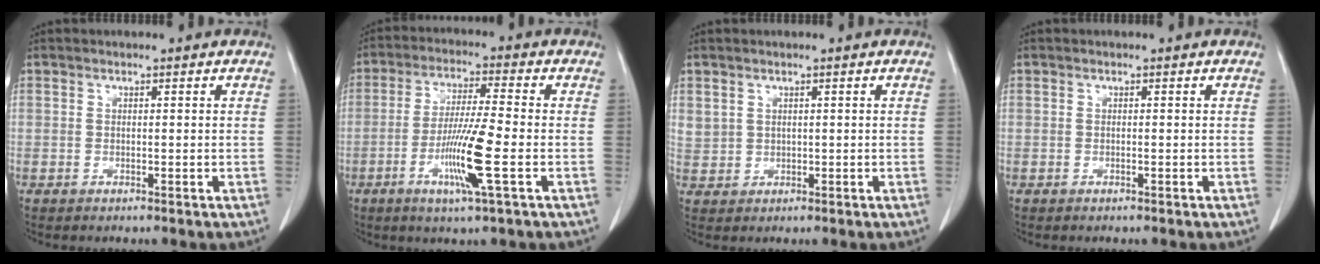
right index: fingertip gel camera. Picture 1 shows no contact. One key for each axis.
{"total": 9.9, "fx": -3.2, "fy": -0.4, "fz": 9.4, "tx": -0.182, "ty": -0.015, "tz": -0.062}
{"total": 2.7, "fx": 1.1, "fy": 2.5, "fz": 0.6, "tx": -0.009, "ty": 0.012, "tz": 0.031}
{"total": 0.0}